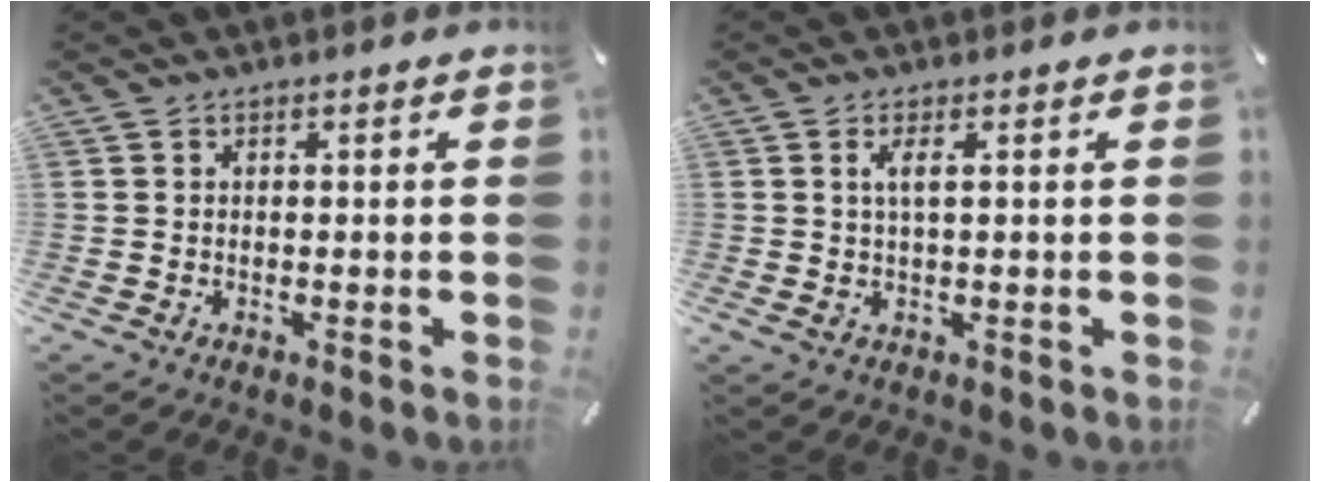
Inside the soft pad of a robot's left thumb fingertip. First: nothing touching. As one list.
[{"total": 3.1, "force": [0.9, 0.6, 2.9], "torque": [-0.061, 0.001, 0.013]}]